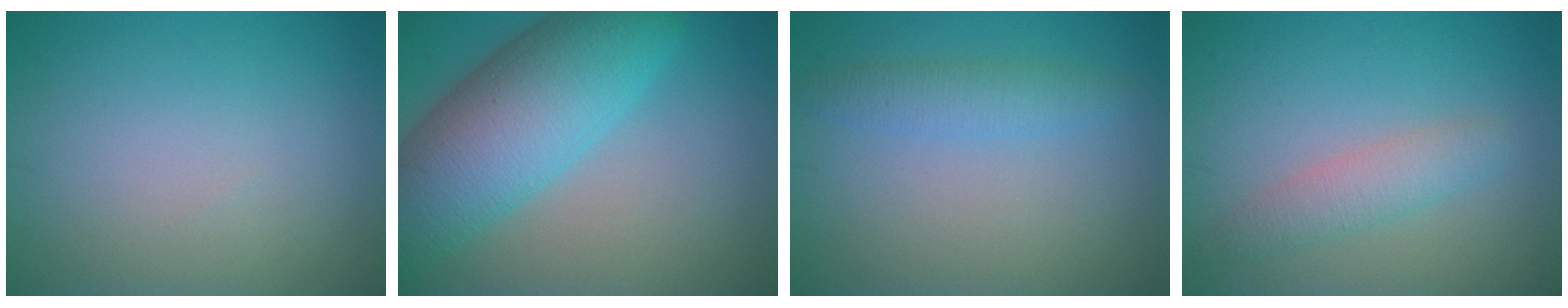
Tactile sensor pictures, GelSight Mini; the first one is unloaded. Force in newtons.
{"total": 10.5, "press": 10.5, "slide": 0.3}
{"total": 2.2, "press": 2.2, "slide": 0.2}
{"total": 2.6, "press": 2.6, "slide": 0.2}